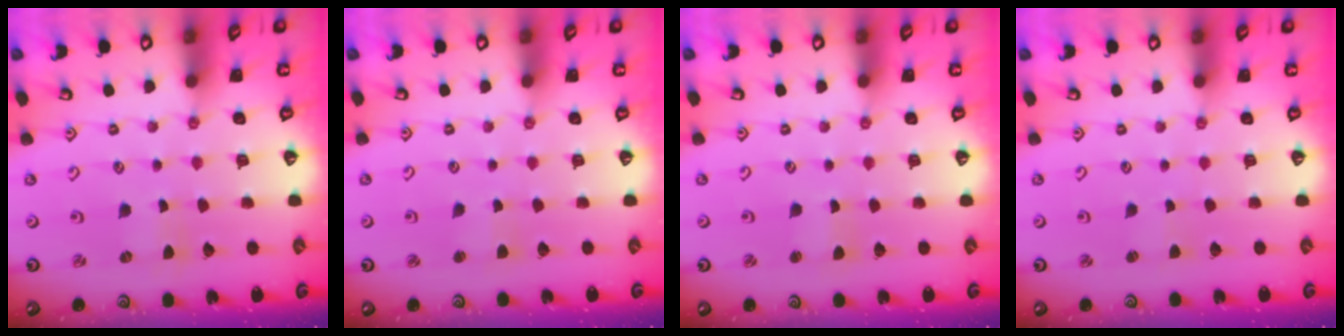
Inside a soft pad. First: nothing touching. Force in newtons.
{"total": 2.2, "press": 2.2, "slide": 0.3}
{"total": 0.9, "press": 0.9, "slide": 0.2}
{"total": 1.6, "press": 1.6, "slide": 0.1}